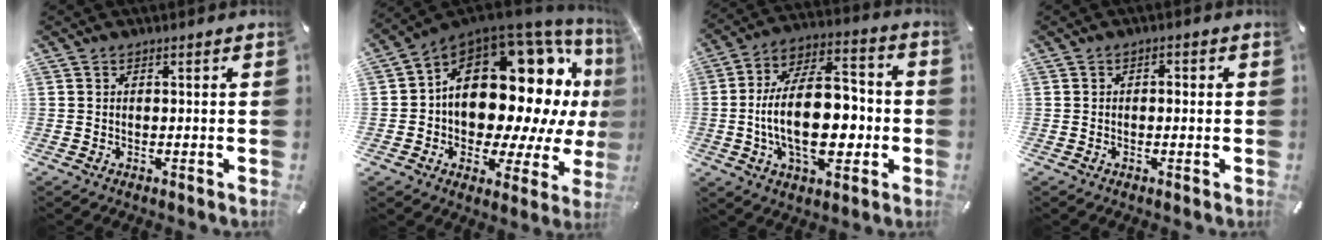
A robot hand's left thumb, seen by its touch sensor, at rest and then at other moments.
{"total": 23.8, "force": [5.5, 14.7, 17.9], "torque": [-0.272, -0.051, 0.102]}
{"total": 20.8, "force": [-2.7, 12.0, 16.8], "torque": [-0.300, 0.003, -0.050]}
{"total": 1.5, "force": [-0.1, 0.8, 1.2], "torque": [-0.023, 0.005, -0.005]}